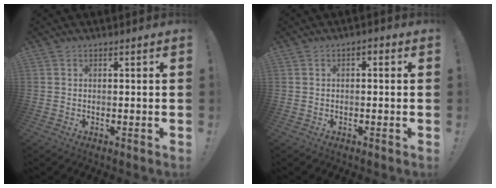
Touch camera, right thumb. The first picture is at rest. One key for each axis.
{"total": 1.5, "fx": -1.0, "fy": 0.9, "fz": 0.6, "tx": -0.013, "ty": 0.008, "tz": -0.019}